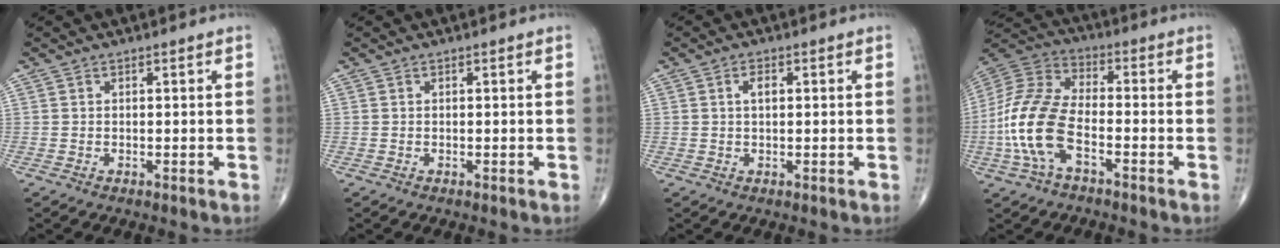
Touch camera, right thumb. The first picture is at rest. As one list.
[{"total": 0.0}, {"total": 2.1, "force": [0.5, 1.1, 1.8], "torque": [-0.032, 0.004, 0.007]}, {"total": 14.9, "force": [-4.6, 7.3, 12.1], "torque": [-0.267, 0.034, -0.095]}]